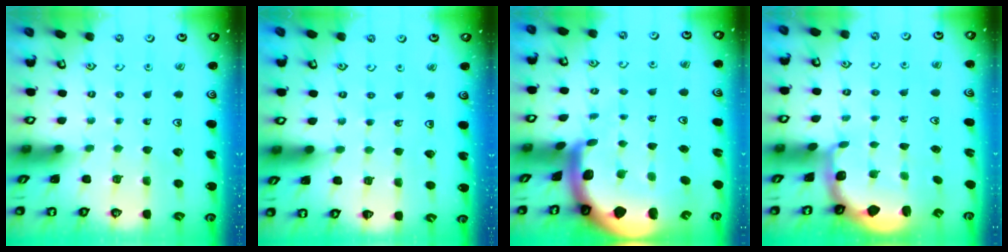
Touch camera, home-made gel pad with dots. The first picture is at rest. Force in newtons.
{"total": 2.9, "press": 2.9, "slide": 0.3}
{"total": 6.2, "press": 6.1, "slide": 0.9}
{"total": 2.4, "press": 1.2, "slide": 2.1}